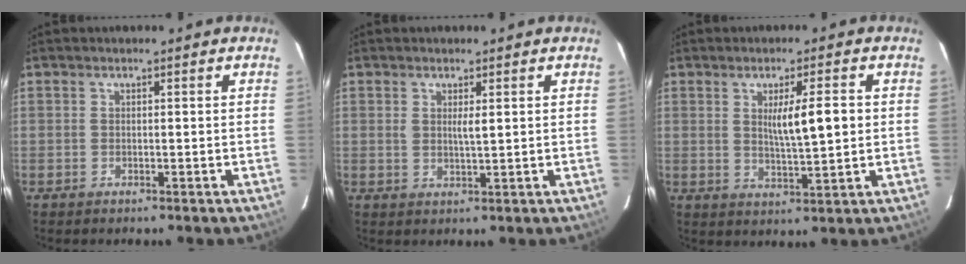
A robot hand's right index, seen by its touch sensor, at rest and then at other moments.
{"total": 1.8, "force": [0.6, 0.3, 1.7], "torque": [-0.031, -0.004, 0.011]}
{"total": 6.4, "force": [1.1, 0.7, 6.2], "torque": [-0.103, -0.003, 0.020]}